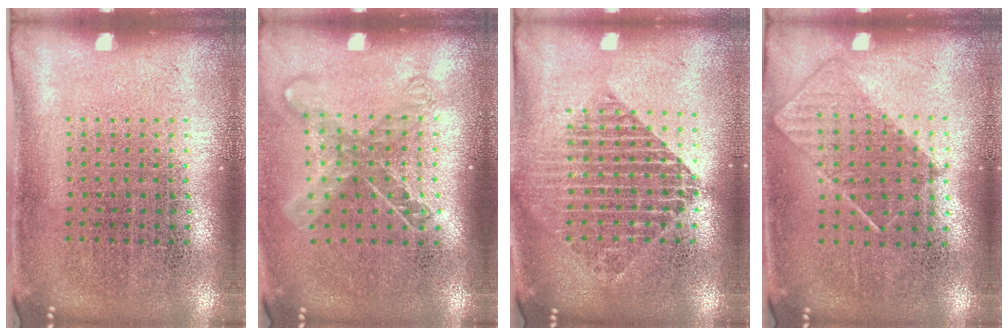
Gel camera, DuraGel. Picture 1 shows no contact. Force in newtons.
{"total": 1.5, "press": 1.2, "slide": 0.8}
{"total": 1.8, "press": 1.5, "slide": 0.9}
{"total": 0.8, "press": 0.7, "slide": 0.4}